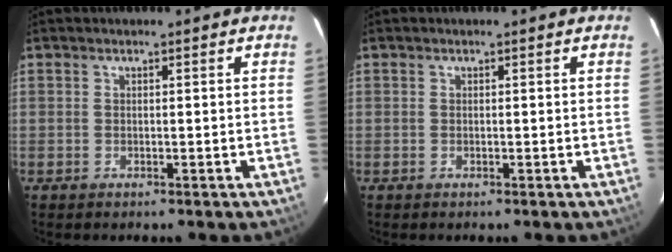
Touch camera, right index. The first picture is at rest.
{"total": 0.0}